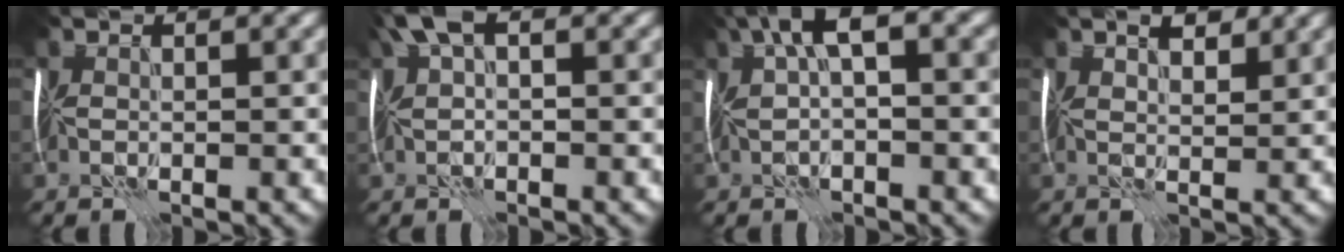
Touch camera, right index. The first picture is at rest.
{"total": 3.8, "force": [0.7, 1.9, 3.2], "torque": [-0.074, 0.006, 0.020]}
{"total": 5.5, "force": [1.0, 2.2, 5.0], "torque": [-0.097, 0.014, 0.020]}
{"total": 2.5, "force": [1.5, 1.2, 1.7], "torque": [-0.022, 0.005, 0.020]}